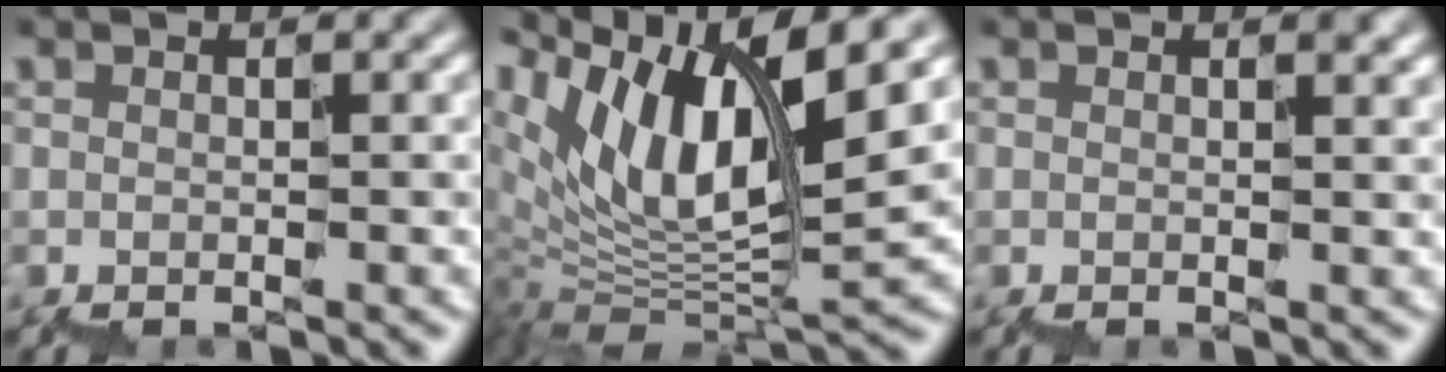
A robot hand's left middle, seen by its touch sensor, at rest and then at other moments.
{"total": 11.1, "force": [7.1, 3.6, 7.8], "torque": [-0.168, 0.018, 0.142]}
{"total": 1.6, "force": [0.8, 0.6, 1.2], "torque": [-0.005, 0.013, 0.009]}